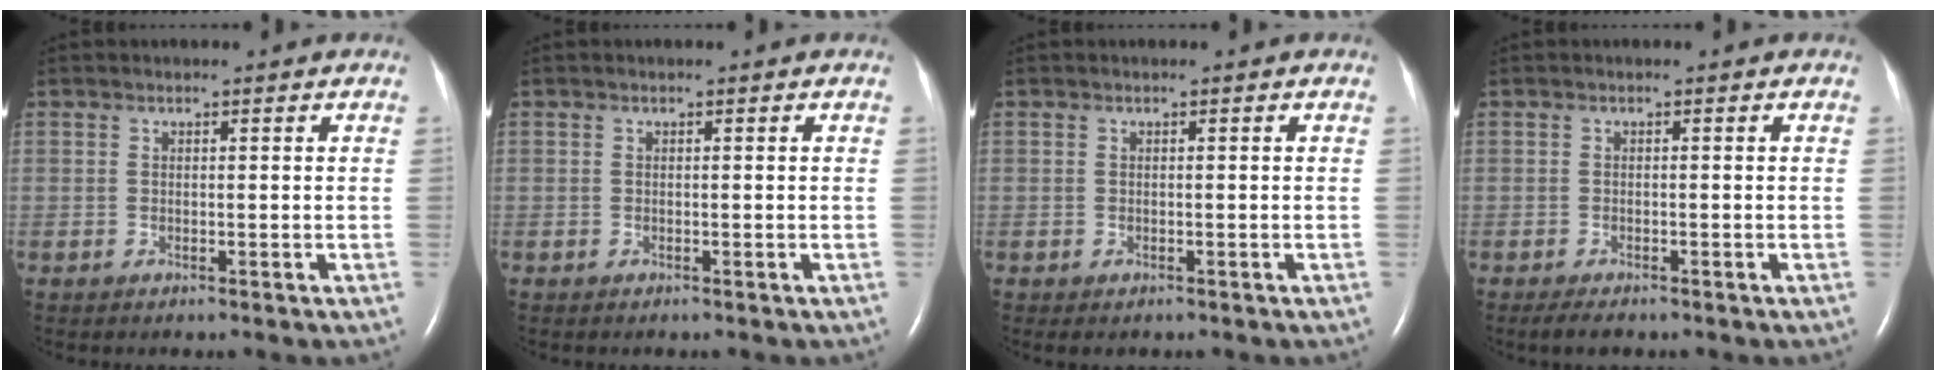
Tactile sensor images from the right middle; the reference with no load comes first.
{"total": 0.0}
{"total": 0.6, "force": [-0.4, 0.3, 0.2], "torque": [-0.009, 0.000, -0.003]}
{"total": 2.0, "force": [-1.6, 0.6, 1.1], "torque": [-0.027, -0.005, -0.022]}